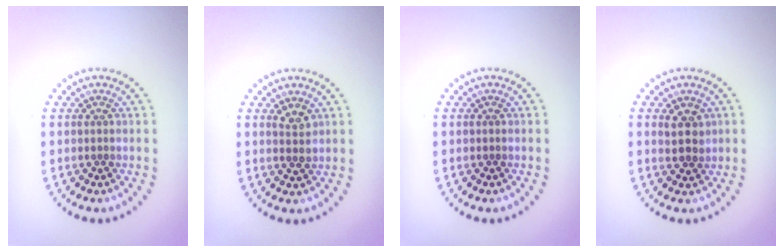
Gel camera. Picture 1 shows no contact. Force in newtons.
{"total": 1.5, "press": 1.4, "slide": 0.4}
{"total": 0.0}
{"total": 2.3, "press": 2.1, "slide": 1.0}